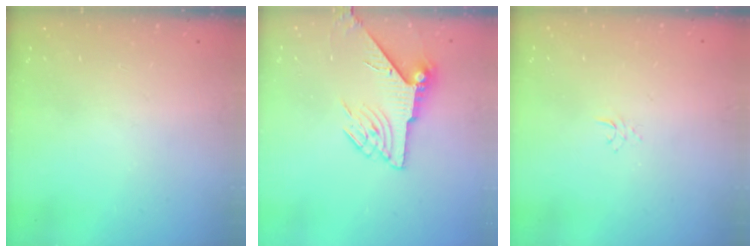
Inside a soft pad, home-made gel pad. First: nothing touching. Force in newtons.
{"total": 7.0, "press": 7.0, "slide": 0.7}
{"total": 2.9, "press": 2.9, "slide": 0.3}